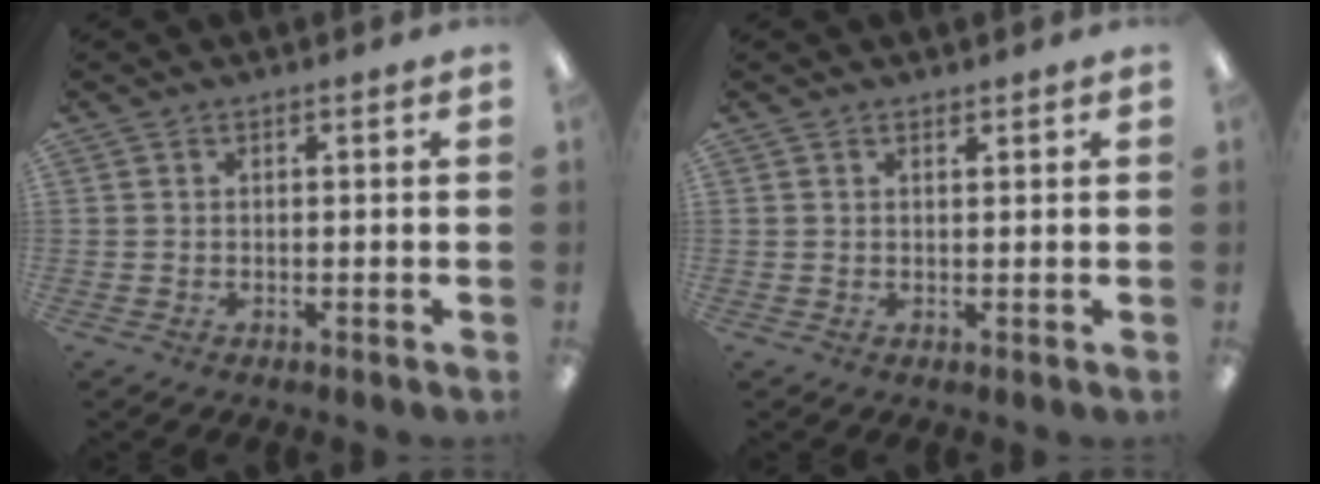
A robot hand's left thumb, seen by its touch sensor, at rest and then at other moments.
{"total": 0.9, "force": [0.9, 0.2, 0.1], "torque": [-0.003, -0.001, 0.016]}